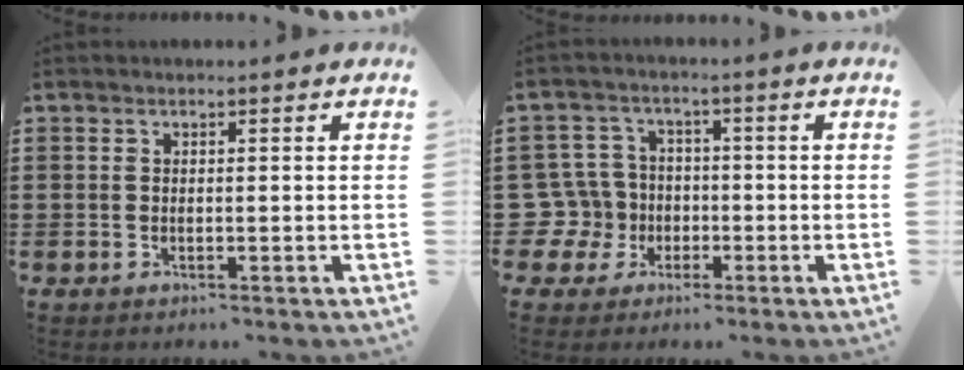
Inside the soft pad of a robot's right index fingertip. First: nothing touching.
{"total": 7.7, "force": [-1.2, 7.3, 2.2], "torque": [-0.108, 0.005, -0.026]}